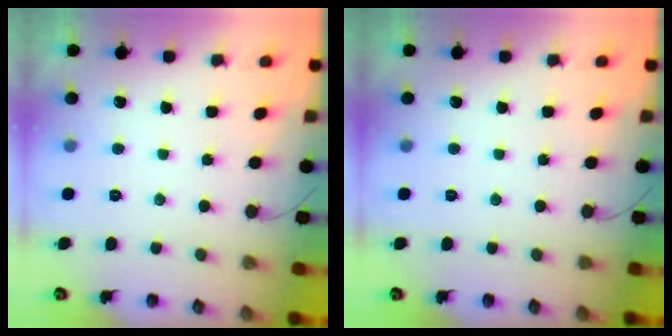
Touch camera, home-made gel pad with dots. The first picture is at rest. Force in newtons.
{"total": 0.0}